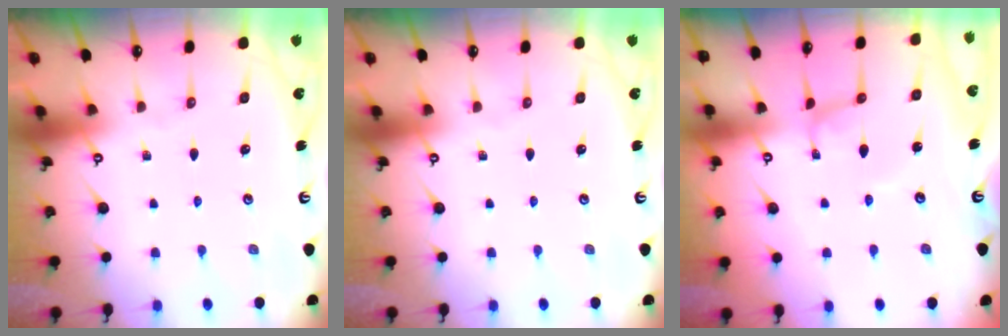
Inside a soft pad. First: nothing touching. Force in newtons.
{"total": 0.0}
{"total": 1.5, "press": 1.4, "slide": 0.1}